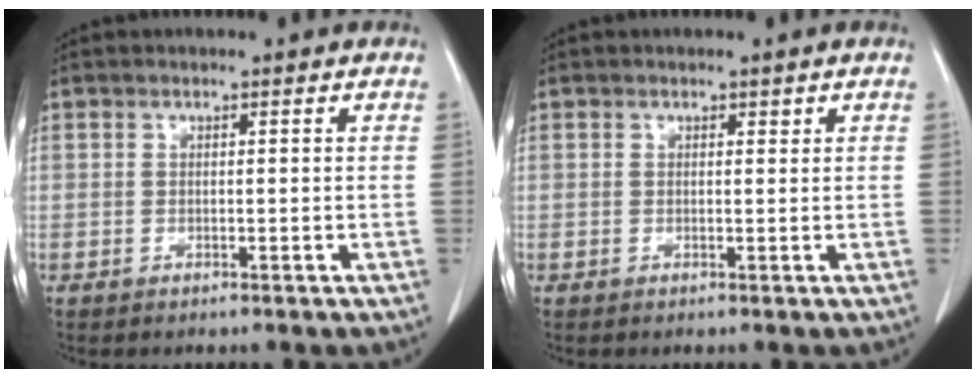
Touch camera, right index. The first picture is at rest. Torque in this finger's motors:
{"motor_torque": [-0.07, -0.03, -0.01, -0.01]}